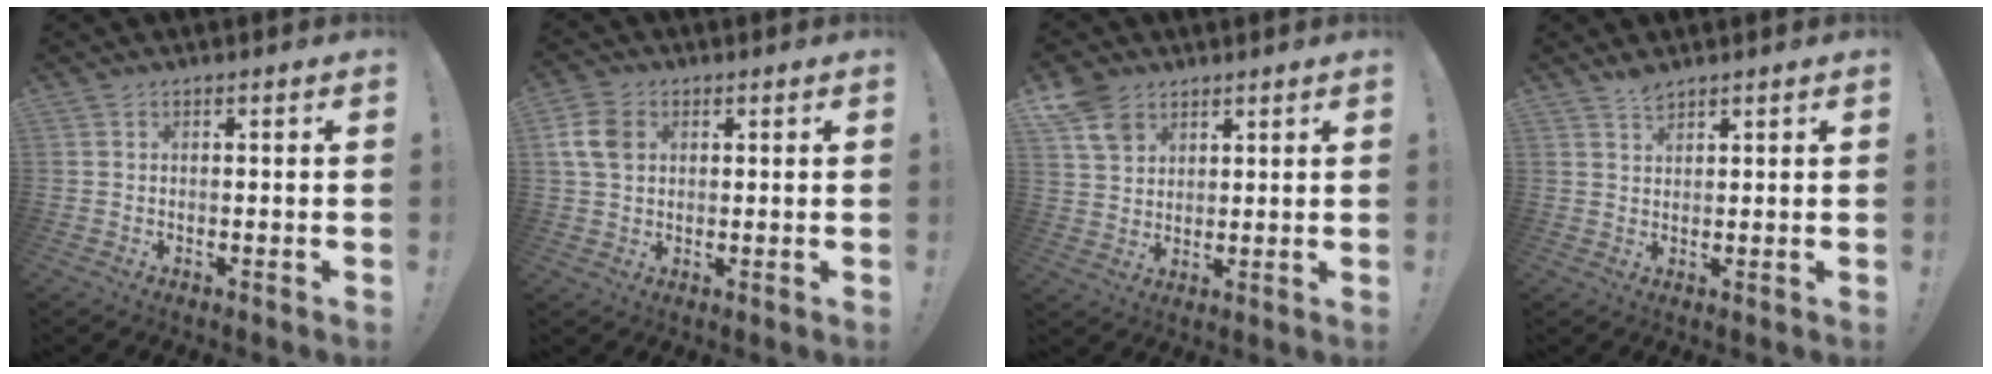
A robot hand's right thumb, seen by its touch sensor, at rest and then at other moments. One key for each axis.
{"total": 8.4, "fx": 2.1, "fy": 6.2, "fz": 5.2, "tx": -0.105, "ty": 0.005, "tz": 0.041}
{"total": 8.9, "fx": 5.6, "fy": 6.0, "fz": 3.5, "tx": -0.058, "ty": -0.026, "tz": 0.112}
{"total": 2.7, "fx": 2.4, "fy": 0.8, "fz": 1.0, "tx": -0.008, "ty": -0.018, "tz": 0.042}